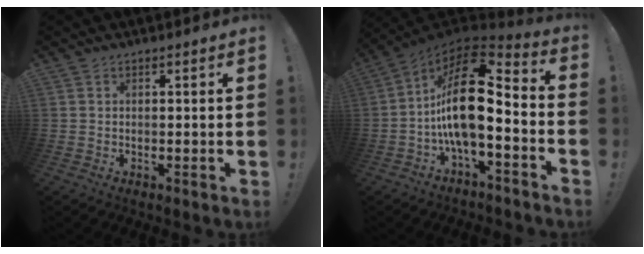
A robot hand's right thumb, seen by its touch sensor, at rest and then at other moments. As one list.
[{"total": 19.4, "force": [-0.9, 8.2, 17.6], "torque": [-0.316, 0.007, -0.014]}]